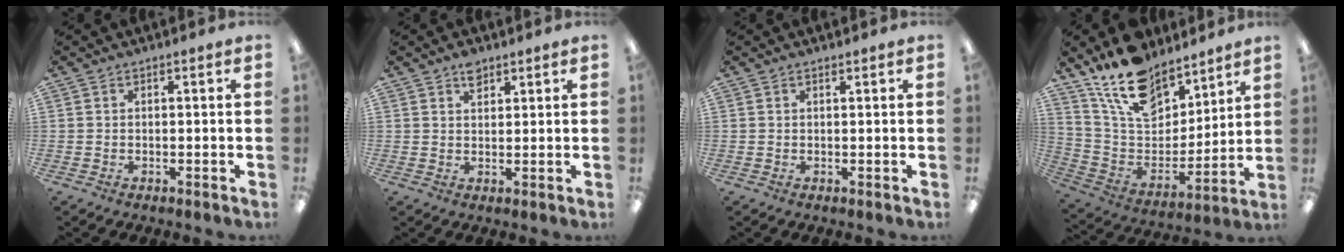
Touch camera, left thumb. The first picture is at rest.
{"total": 3.5, "force": [2.5, 2.0, 1.5], "torque": [-0.009, -0.009, 0.042]}
{"total": 0.7, "force": [0.6, 0.2, 0.1], "torque": [0.006, -0.003, 0.010]}
{"total": 17.7, "force": [14.0, 8.5, 6.8], "torque": [-0.149, -0.082, 0.260]}